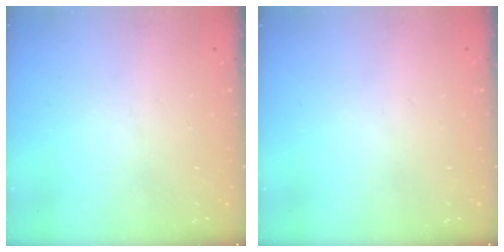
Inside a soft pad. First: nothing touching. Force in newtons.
{"total": 0.0}